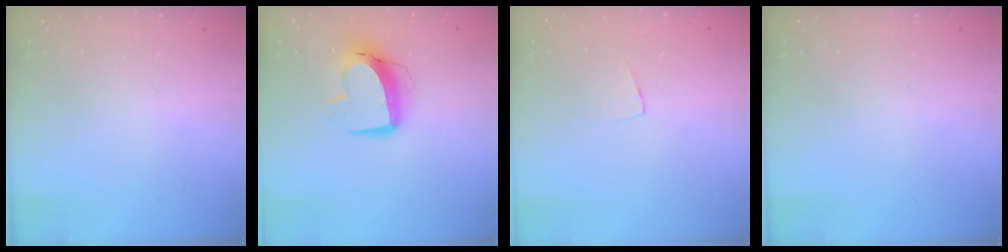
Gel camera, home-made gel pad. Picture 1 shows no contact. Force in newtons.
{"total": 11.6, "press": 11.5, "slide": 1.3}
{"total": 3.3, "press": 3.3, "slide": 0.2}
{"total": 0.0}